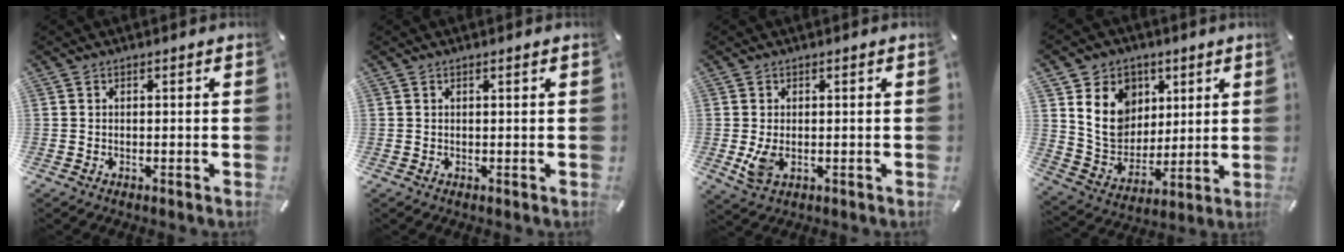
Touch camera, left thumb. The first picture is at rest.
{"total": 0.6, "force": [0.3, 0.0, 0.5], "torque": [-0.008, 0.000, 0.005]}
{"total": 4.8, "force": [-0.4, 2.7, 3.9], "torque": [-0.078, -0.005, -0.008]}
{"total": 13.9, "force": [4.5, 12.0, 5.4], "torque": [-0.106, -0.013, 0.091]}